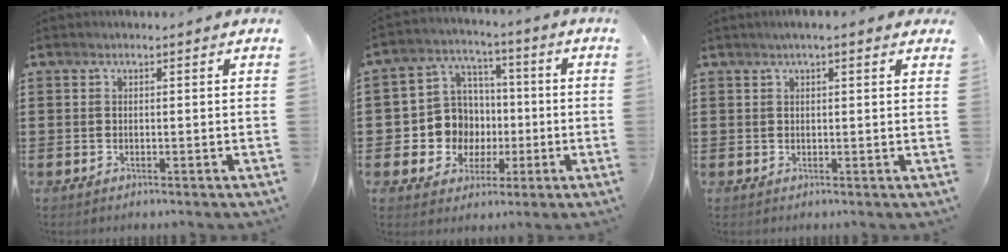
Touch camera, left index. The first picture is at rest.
{"total": 9.3, "force": [-0.2, 9.1, 2.3], "torque": [-0.085, 0.006, 0.006]}
{"total": 1.9, "force": [1.3, 0.2, 1.4], "torque": [-0.029, 0.005, 0.023]}